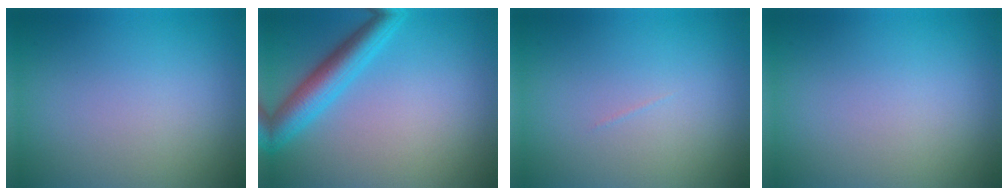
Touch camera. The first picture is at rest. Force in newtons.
{"total": 4.5, "press": 4.5, "slide": 0.1}
{"total": 0.0}
{"total": 0.0}